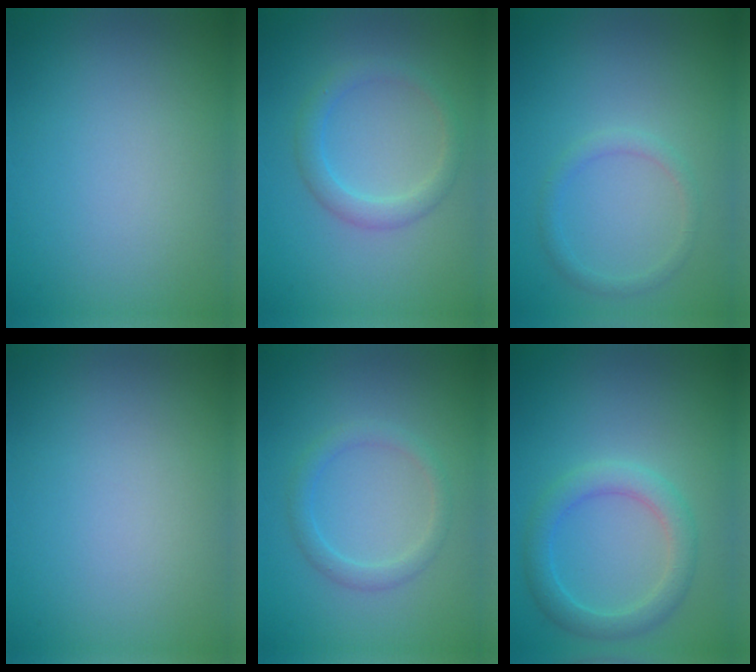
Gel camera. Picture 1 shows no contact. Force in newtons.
{"total": 2.3, "press": 2.3, "slide": 0.1}
{"total": 1.4, "press": 1.3, "slide": 0.2}
{"total": 0.0}
{"total": 1.9, "press": 1.9, "slide": 0.2}
{"total": 3.2, "press": 3.2, "slide": 0.1}